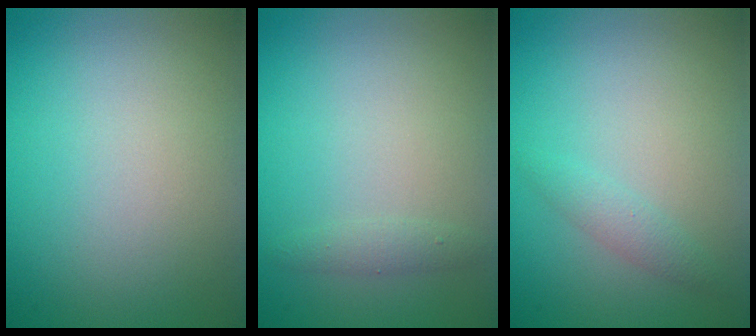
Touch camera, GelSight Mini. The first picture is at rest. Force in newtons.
{"total": 1.1, "press": 1.1, "slide": 0.0}
{"total": 1.3, "press": 1.3, "slide": 0.0}